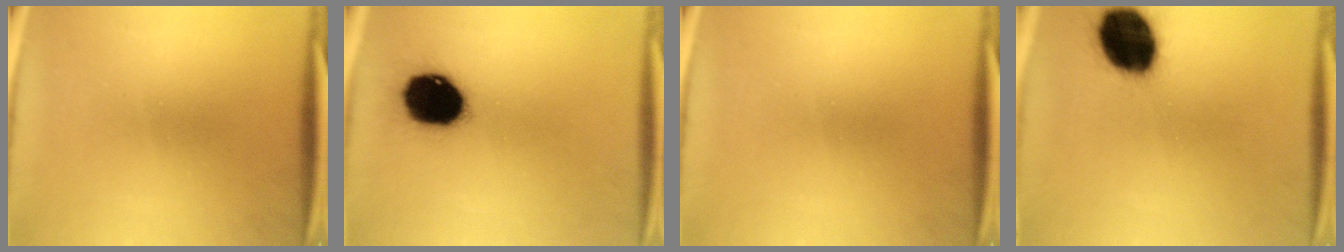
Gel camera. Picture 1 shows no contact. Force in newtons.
{"total": 17.2}
{"total": 0.0}
{"total": 19.2}